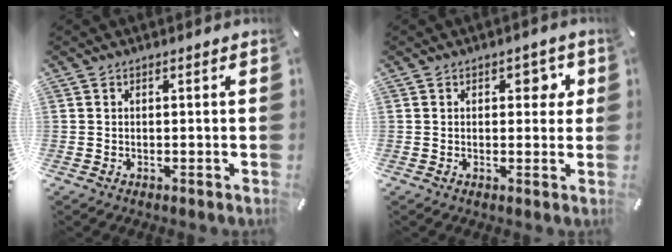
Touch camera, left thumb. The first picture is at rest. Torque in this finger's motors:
{"motor_torque": [0.72, 0.86, 0.38, -0.44, 0.08]}